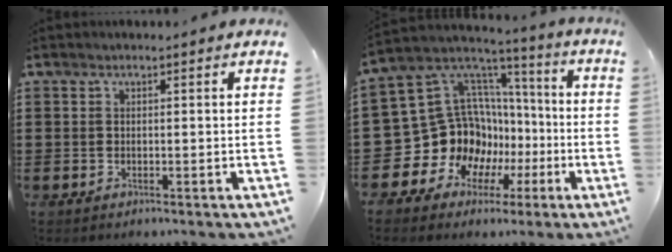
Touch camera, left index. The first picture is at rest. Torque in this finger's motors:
{"motor_torque": [1.27, 0.87, 0.44, 0.05]}